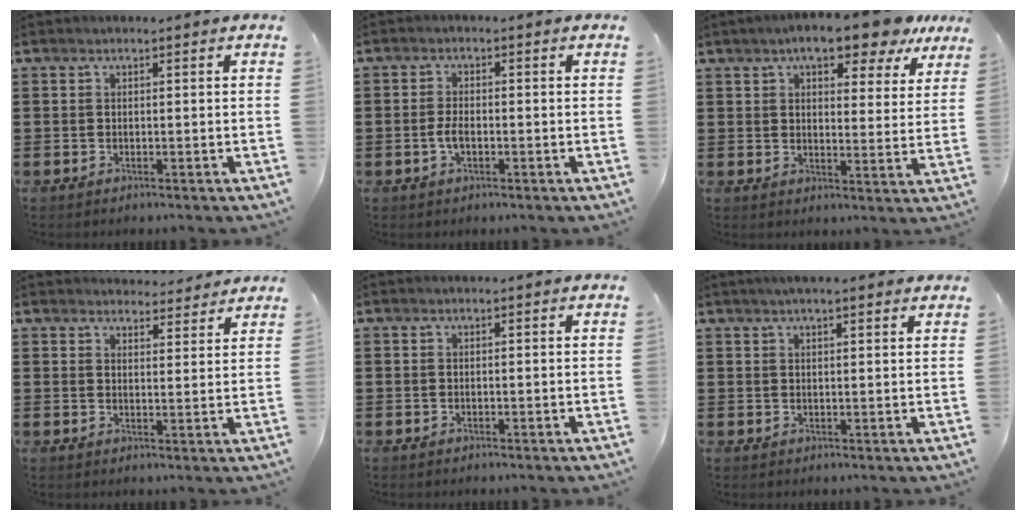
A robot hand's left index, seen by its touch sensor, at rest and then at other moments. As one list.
[{"total": 2.7, "force": [-0.8, 1.2, 2.3], "torque": [-0.059, -0.002, -0.020]}, {"total": 8.9, "force": [7.1, 2.0, 4.9], "torque": [-0.083, -0.021, 0.122]}, {"total": 3.6, "force": [3.5, 0.6, 0.1], "torque": [-0.004, -0.016, 0.064]}, {"total": 0.0}, {"total": 2.5, "force": [2.0, 0.3, 1.4], "torque": [-0.031, 0.007, 0.036]}]